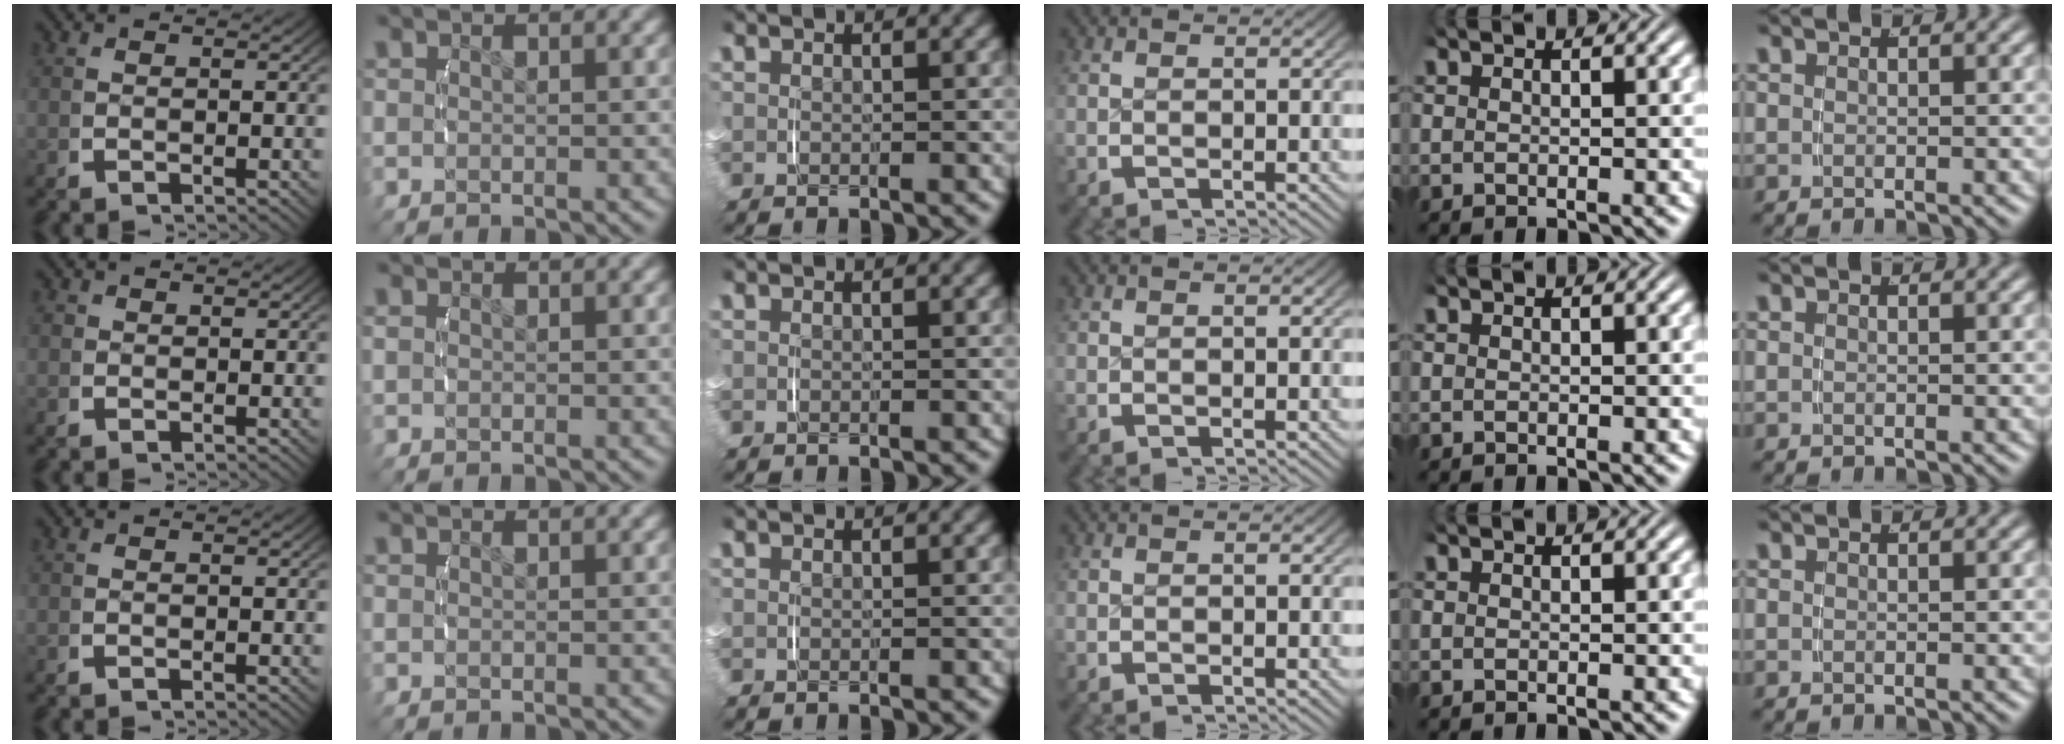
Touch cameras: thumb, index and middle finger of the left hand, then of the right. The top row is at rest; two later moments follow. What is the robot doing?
{"motion": "lift_and_place", "object": "small bumper sticker"}